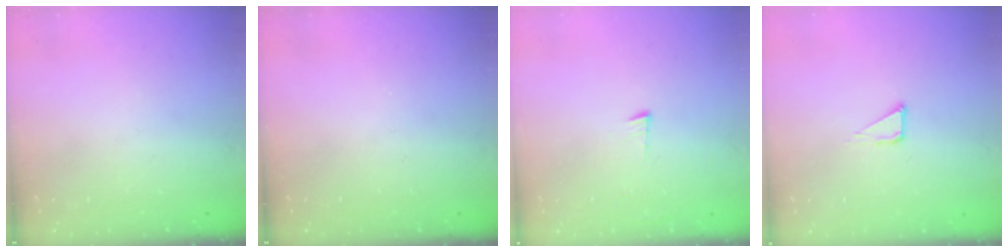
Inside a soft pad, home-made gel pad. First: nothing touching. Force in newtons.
{"total": 0.0}
{"total": 2.8, "press": 2.7, "slide": 0.5}
{"total": 2.3, "press": 2.3, "slide": 0.1}